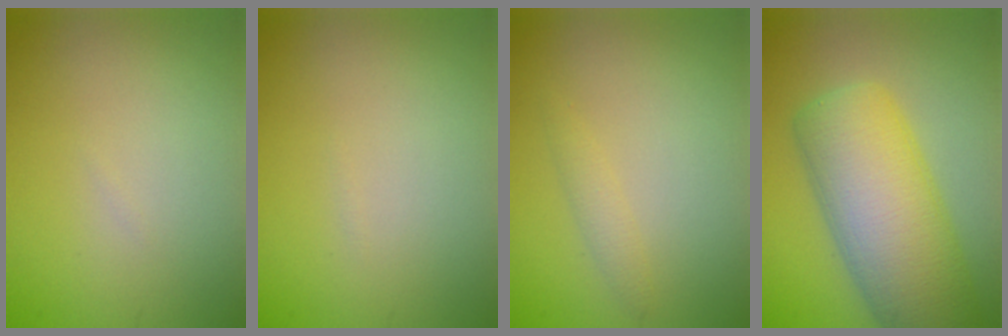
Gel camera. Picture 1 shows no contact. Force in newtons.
{"total": 0.0}
{"total": 1.2, "press": 1.2, "slide": 0.0}
{"total": 11.1, "press": 11.1, "slide": 0.5}